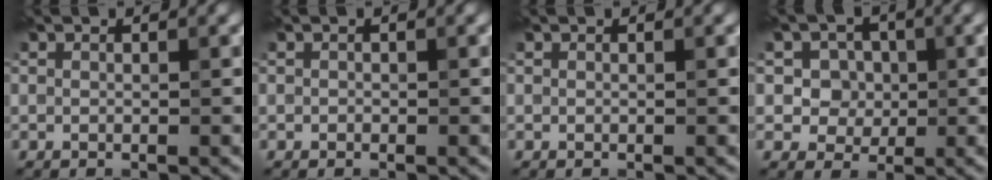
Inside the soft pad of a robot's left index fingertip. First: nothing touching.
{"total": 0.0}
{"total": 0.0}
{"total": 4.5, "force": [1.5, 3.9, 1.6], "torque": [-0.013, 0.014, 0.009]}